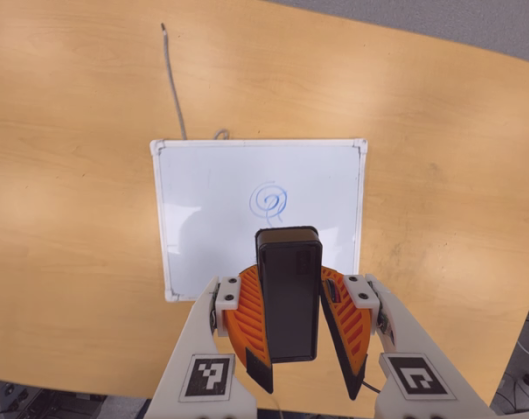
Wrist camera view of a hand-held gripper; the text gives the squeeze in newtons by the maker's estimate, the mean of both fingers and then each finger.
{"total": 7.6, "left": 8.4, "right": 6.9}